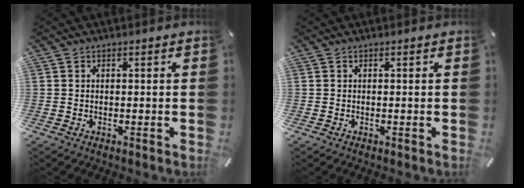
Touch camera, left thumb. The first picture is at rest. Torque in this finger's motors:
{"motor_torque": [0.00, 0.00, 0.00, 0.00, 0.00]}